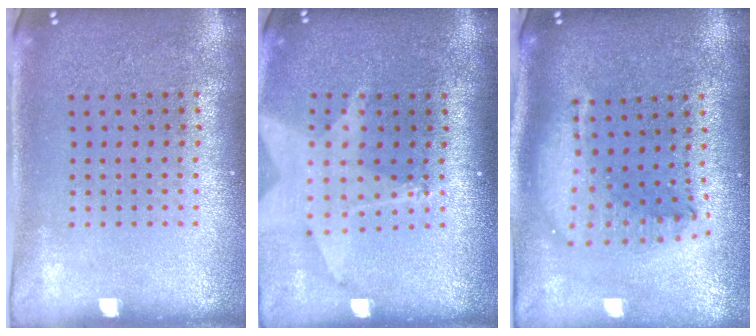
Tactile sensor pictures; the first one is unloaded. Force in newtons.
{"total": 2.0, "press": 1.5, "slide": 1.2}
{"total": 2.2, "press": 1.7, "slide": 1.3}